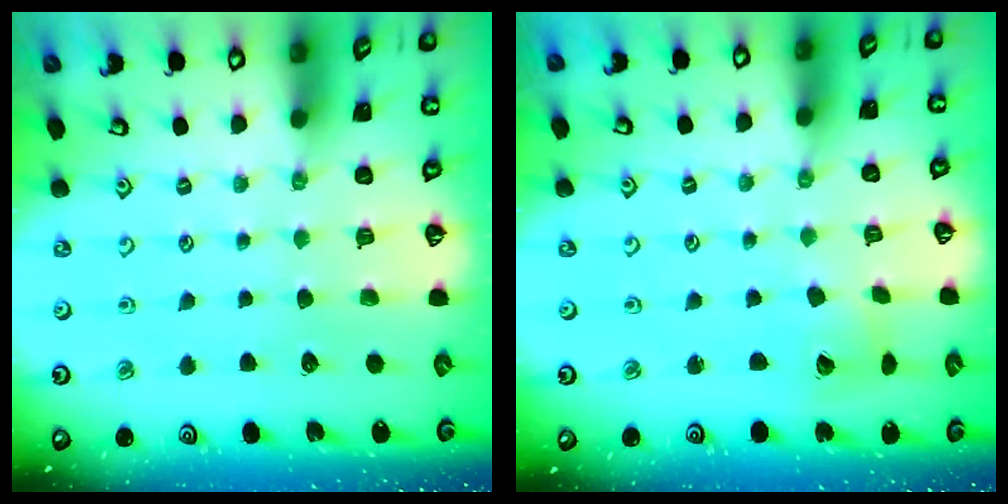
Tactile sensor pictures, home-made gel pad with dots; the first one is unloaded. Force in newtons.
{"total": 5.5, "press": 5.5, "slide": 0.7}